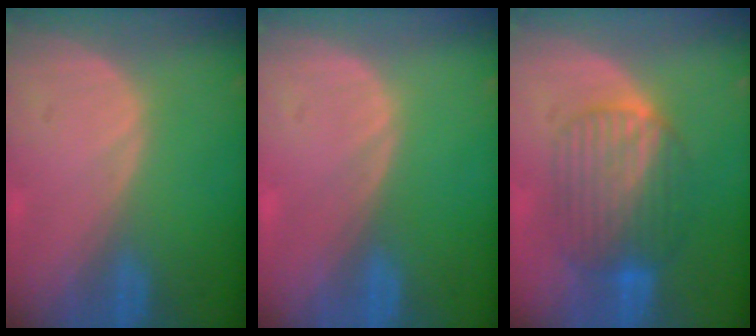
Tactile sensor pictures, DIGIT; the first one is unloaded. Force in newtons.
{"total": 0.0}
{"total": 7.7, "press": 7.7, "slide": 0.2}